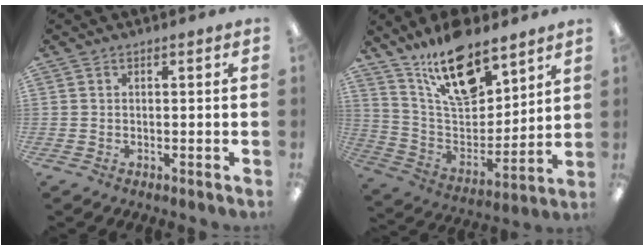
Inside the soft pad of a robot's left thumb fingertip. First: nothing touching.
{"total": 18.7, "force": [12.9, 8.9, 10.2], "torque": [-0.169, -0.074, 0.226]}